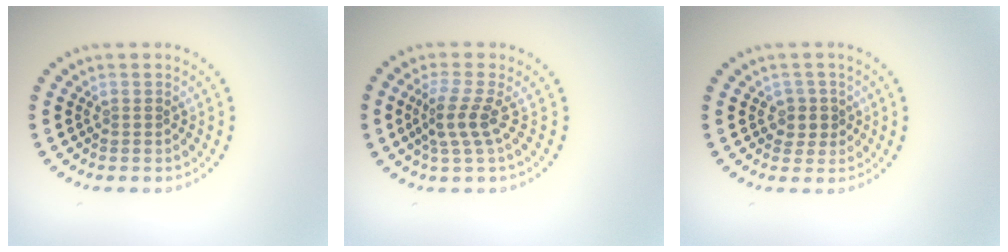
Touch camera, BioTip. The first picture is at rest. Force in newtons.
{"total": 2.6, "press": 1.9, "slide": 1.8}
{"total": 1.8, "press": 1.4, "slide": 1.1}